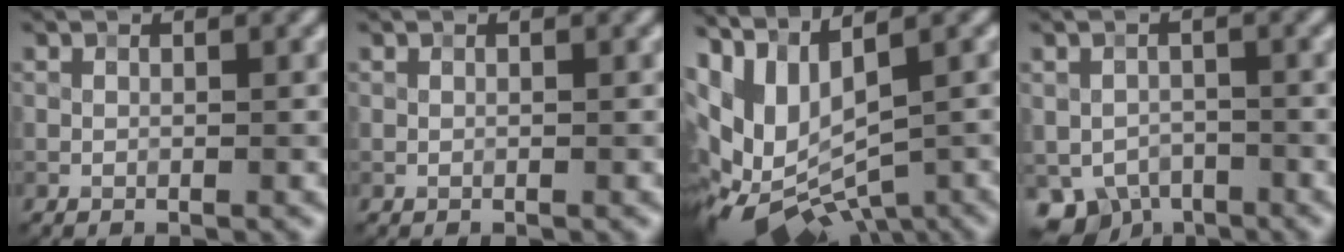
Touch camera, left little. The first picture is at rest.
{"total": 0.0}
{"total": 11.9, "force": [1.6, 7.5, 9.2], "torque": [-0.201, -0.014, 0.060]}
{"total": 4.1, "force": [-2.5, 3.0, 1.4], "torque": [-0.016, -0.015, -0.039]}